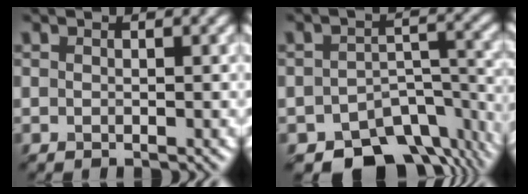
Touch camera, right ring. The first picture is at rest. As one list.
[{"total": 10.0, "force": [-7.5, 5.3, 3.8], "torque": [-0.048, -0.010, -0.100]}]